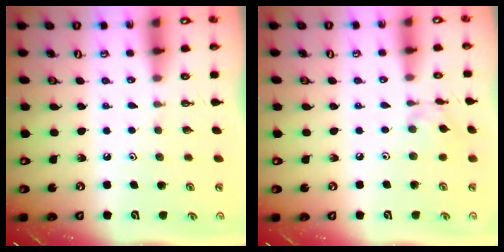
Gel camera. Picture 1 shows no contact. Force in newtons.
{"total": 5.2, "press": 5.2, "slide": 0.3}